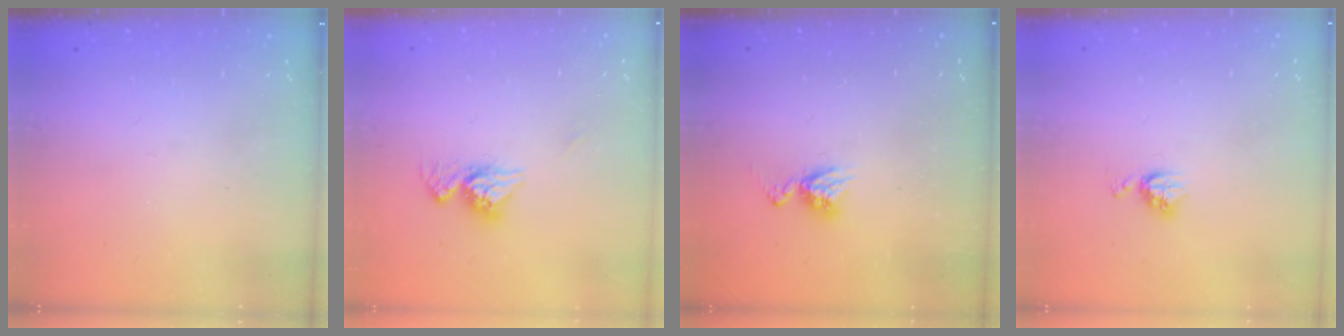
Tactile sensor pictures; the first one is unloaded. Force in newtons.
{"total": 11.1, "press": 11.0, "slide": 0.9}
{"total": 6.2, "press": 6.2, "slide": 0.5}
{"total": 4.6, "press": 4.6, "slide": 0.4}